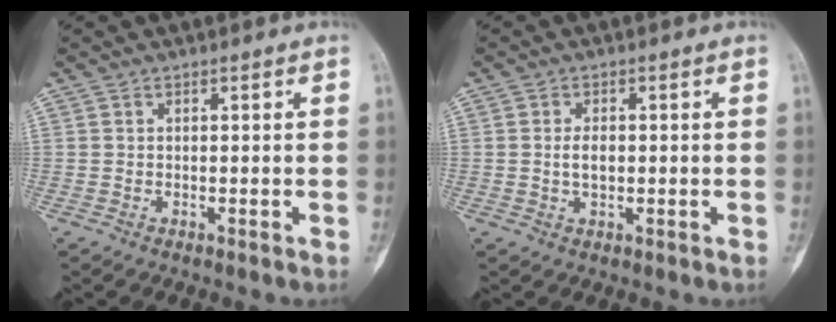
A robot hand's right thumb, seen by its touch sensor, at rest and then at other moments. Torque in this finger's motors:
{"motor_torque": [0.26, 0.23, 0.05, -0.11, 0.00]}